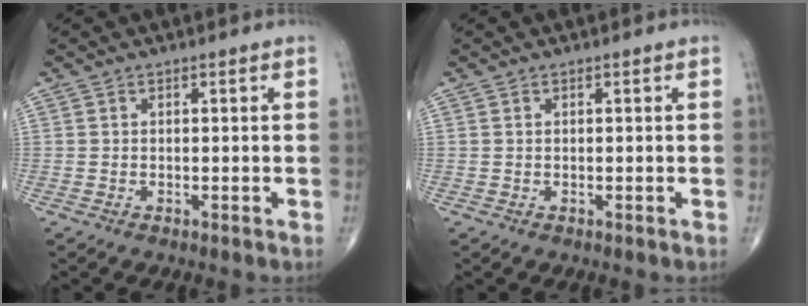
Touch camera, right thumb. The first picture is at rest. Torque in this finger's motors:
{"motor_torque": [0.00, 0.00, -0.13, -0.13, 0.02]}